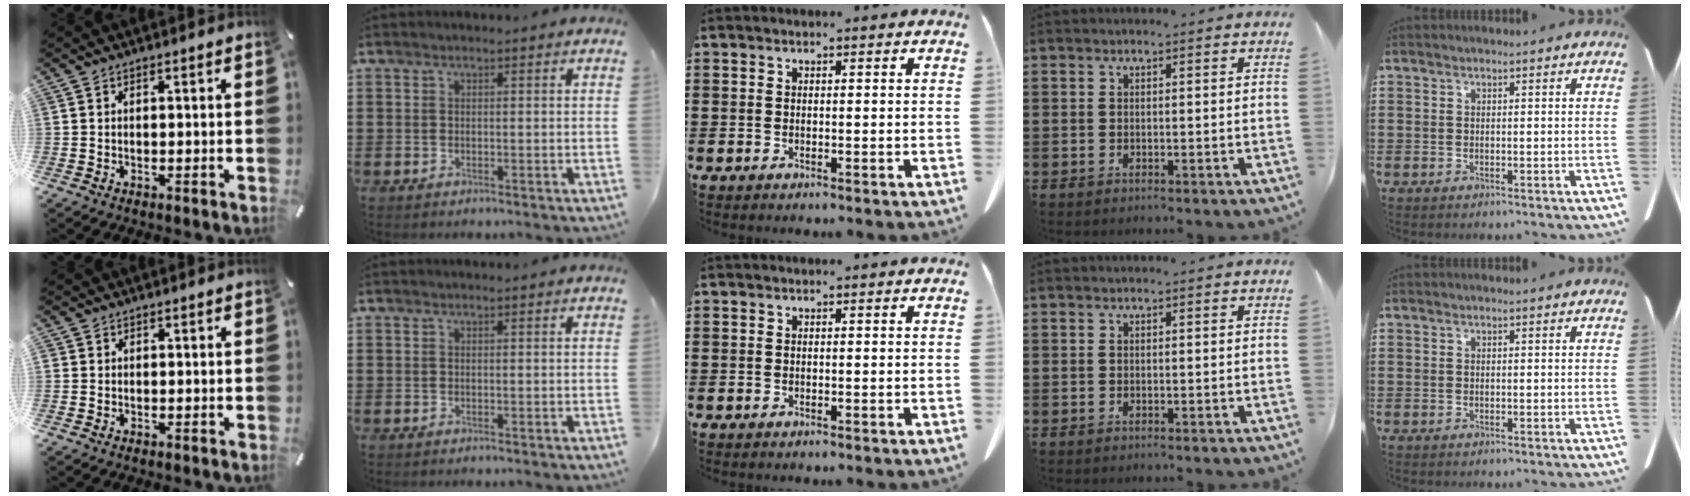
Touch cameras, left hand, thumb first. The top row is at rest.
{"thumb": {"total": 0.5, "force": [0.0, 0.5, 0.0], "torque": [0.003, 0.007, -0.002]}}